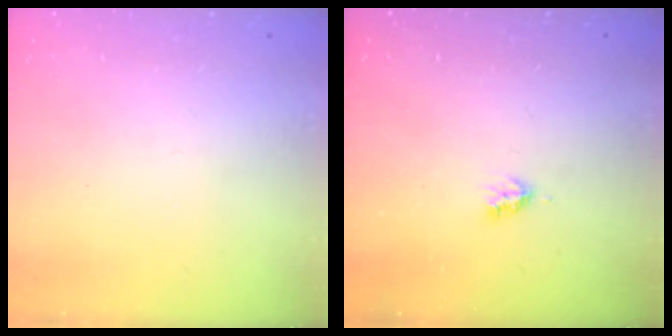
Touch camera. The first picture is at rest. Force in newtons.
{"total": 3.5, "press": 3.4, "slide": 0.5}